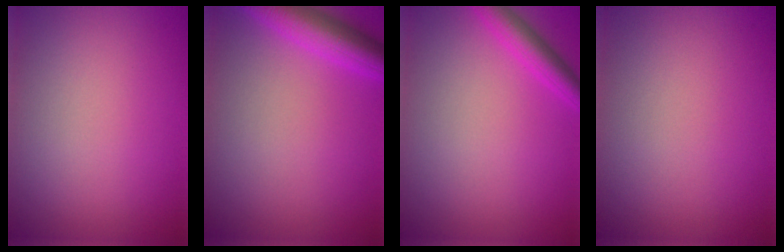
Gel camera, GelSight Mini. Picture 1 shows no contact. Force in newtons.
{"total": 5.1, "press": 5.1, "slide": 0.3}
{"total": 2.8, "press": 2.8, "slide": 0.1}
{"total": 0.0}